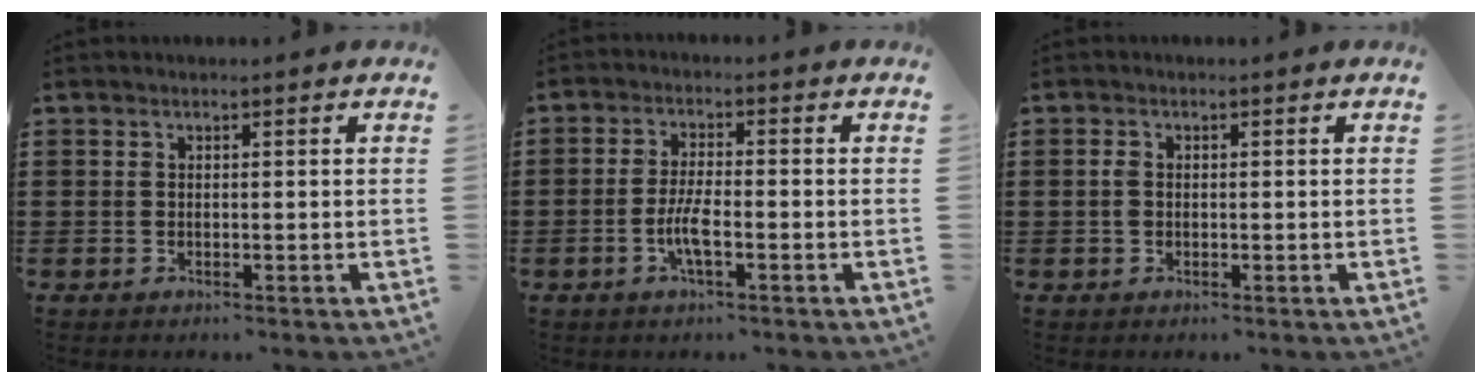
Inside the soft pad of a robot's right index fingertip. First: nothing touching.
{"total": 4.4, "force": [-1.6, 0.8, 4.0], "torque": [-0.088, -0.005, -0.035]}
{"total": 1.4, "force": [-0.1, 0.9, 1.0], "torque": [-0.030, 0.002, -0.005]}